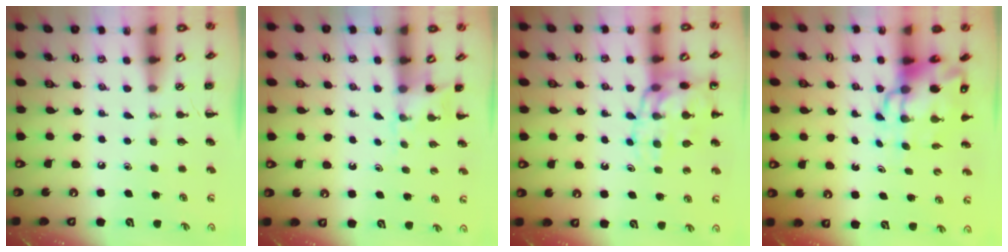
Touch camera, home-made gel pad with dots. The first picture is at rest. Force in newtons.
{"total": 3.8, "press": 3.6, "slide": 1.1}
{"total": 14.7, "press": 14.5, "slide": 2.1}
{"total": 10.3, "press": 9.9, "slide": 2.9}